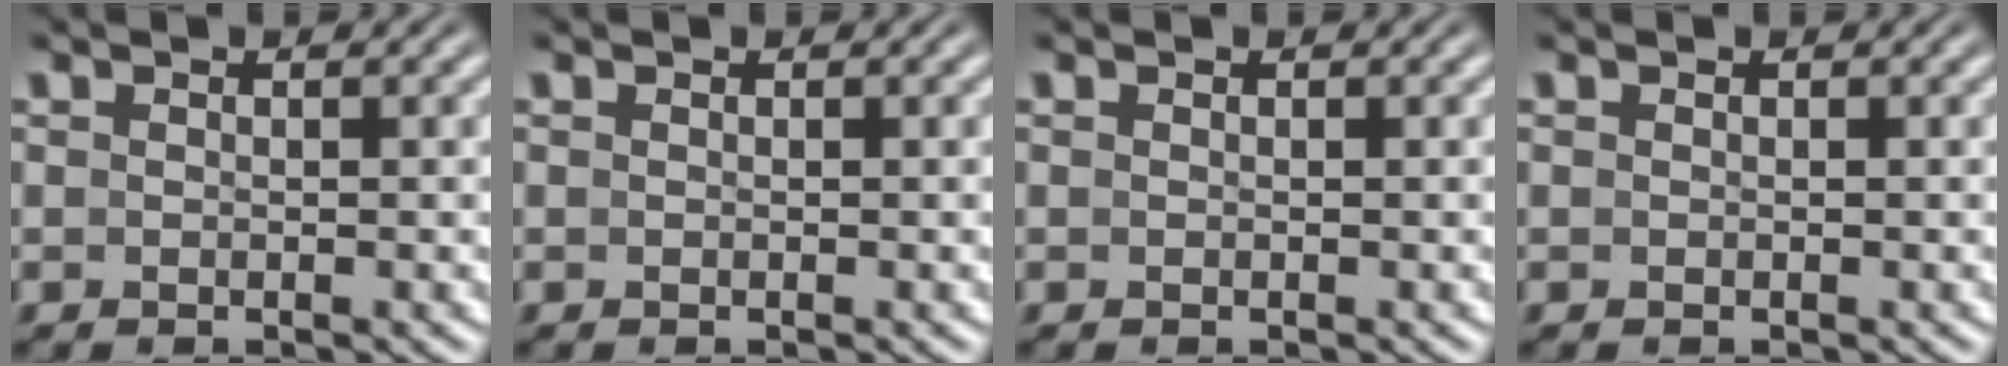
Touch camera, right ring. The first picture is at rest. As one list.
[{"total": 0.0}, {"total": 0.0}, {"total": 0.0}]